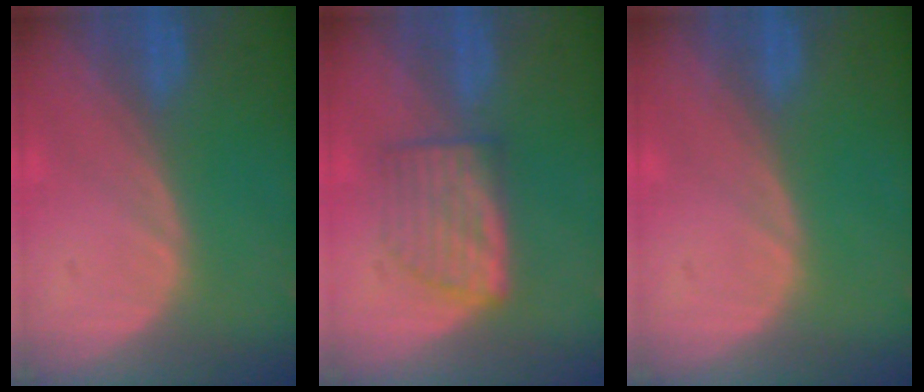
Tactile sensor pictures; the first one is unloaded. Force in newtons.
{"total": 5.5, "press": 5.5, "slide": 0.4}
{"total": 0.0}